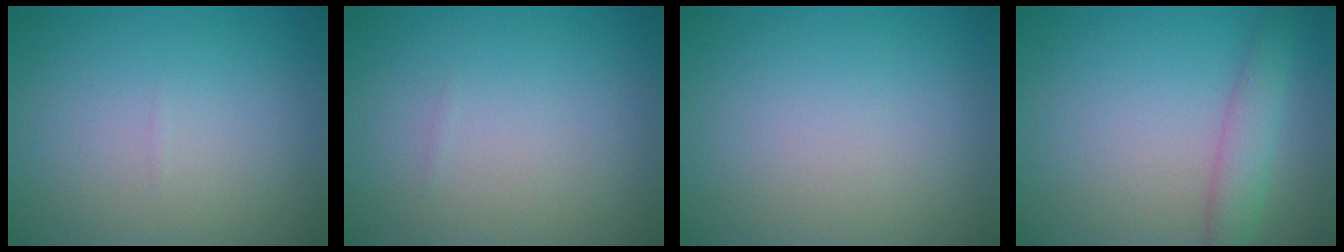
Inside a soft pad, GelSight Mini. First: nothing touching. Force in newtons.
{"total": 0.0}
{"total": 0.0}
{"total": 2.9, "press": 2.9, "slide": 0.1}